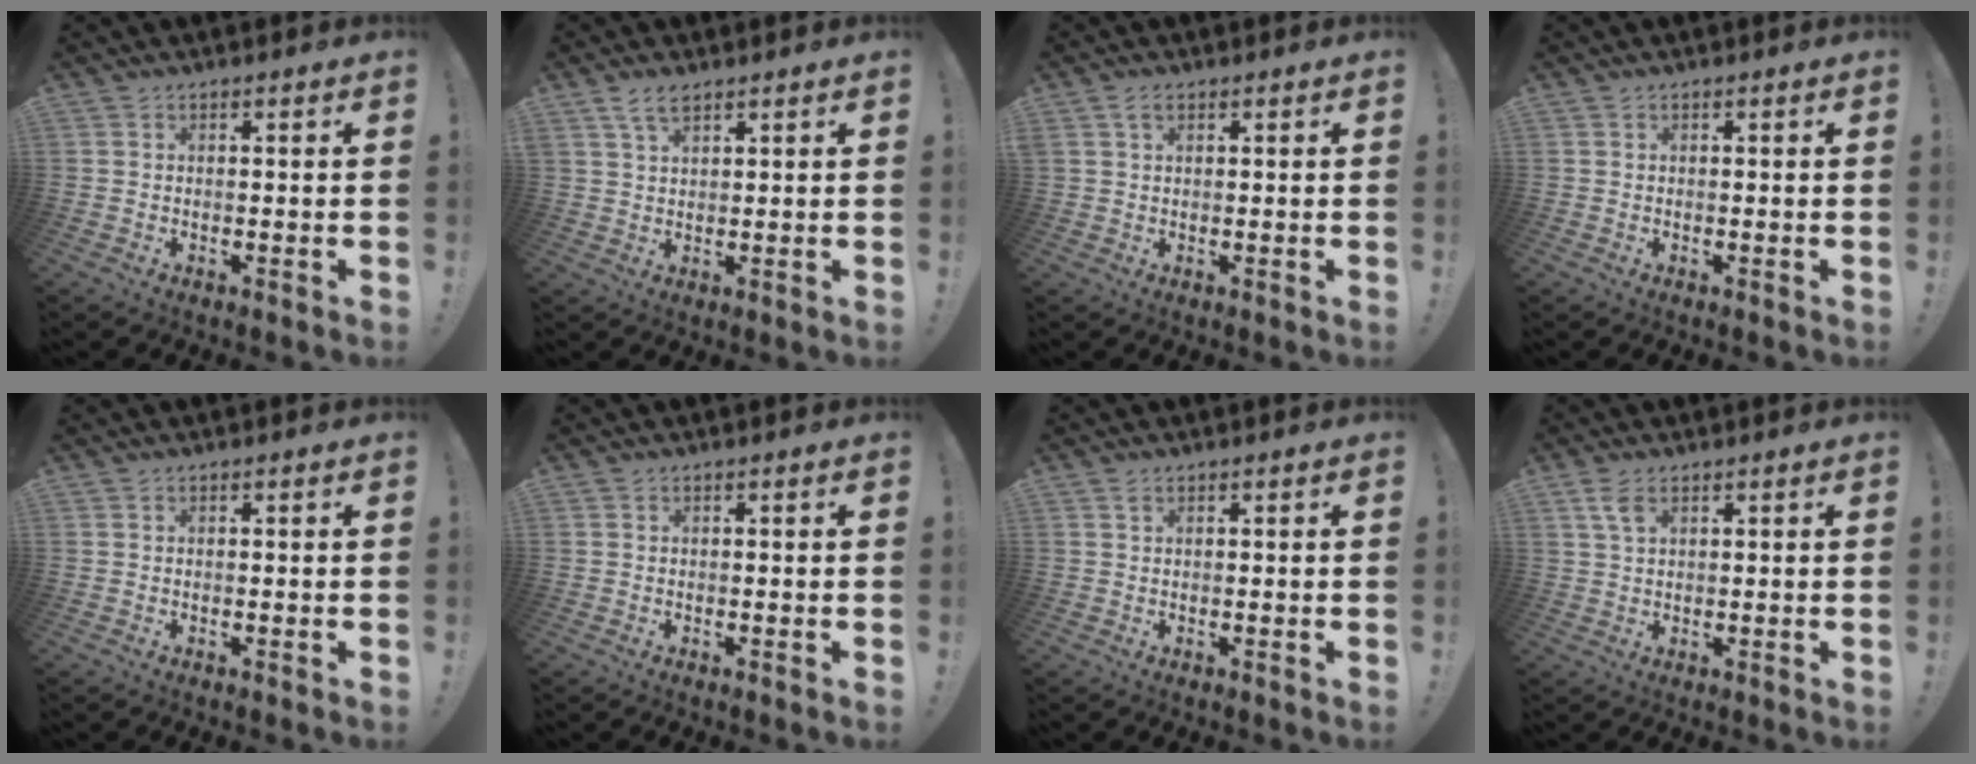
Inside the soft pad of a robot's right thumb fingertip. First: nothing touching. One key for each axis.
{"total": 4.4, "fx": 3.0, "fy": 1.8, "fz": 2.7, "tx": -0.050, "ty": -0.009, "tz": 0.055}
{"total": 2.6, "fx": 1.5, "fy": 1.3, "fz": 1.7, "tx": -0.027, "ty": 0.000, "tz": 0.026}
{"total": 0.0}
{"total": 0.0}
{"total": 0.0}
{"total": 0.7, "fx": 0.4, "fy": 0.4, "fz": 0.4, "tx": -0.001, "ty": -0.001, "tz": 0.007}
{"total": 4.5, "fx": 2.3, "fy": 2.1, "fz": 3.2, "tx": -0.057, "ty": -0.004, "tz": 0.042}